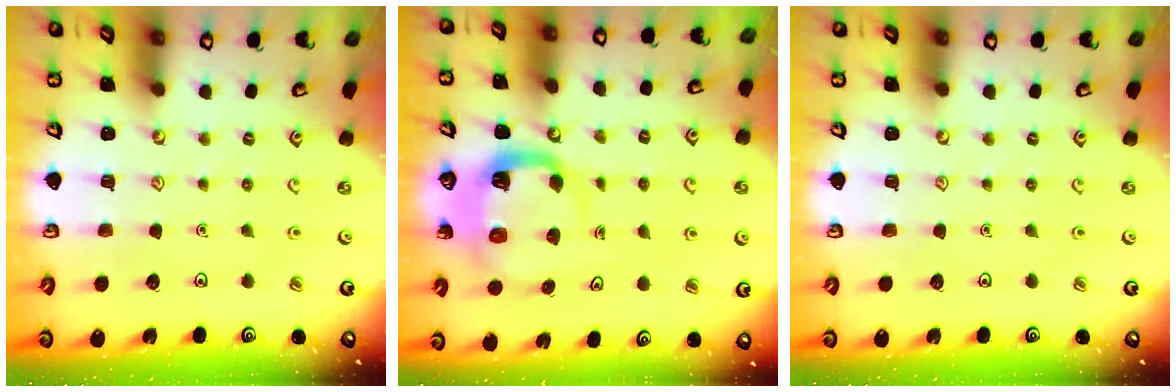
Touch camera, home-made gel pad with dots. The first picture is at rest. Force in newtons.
{"total": 6.4, "press": 6.4, "slide": 0.9}
{"total": 0.0}